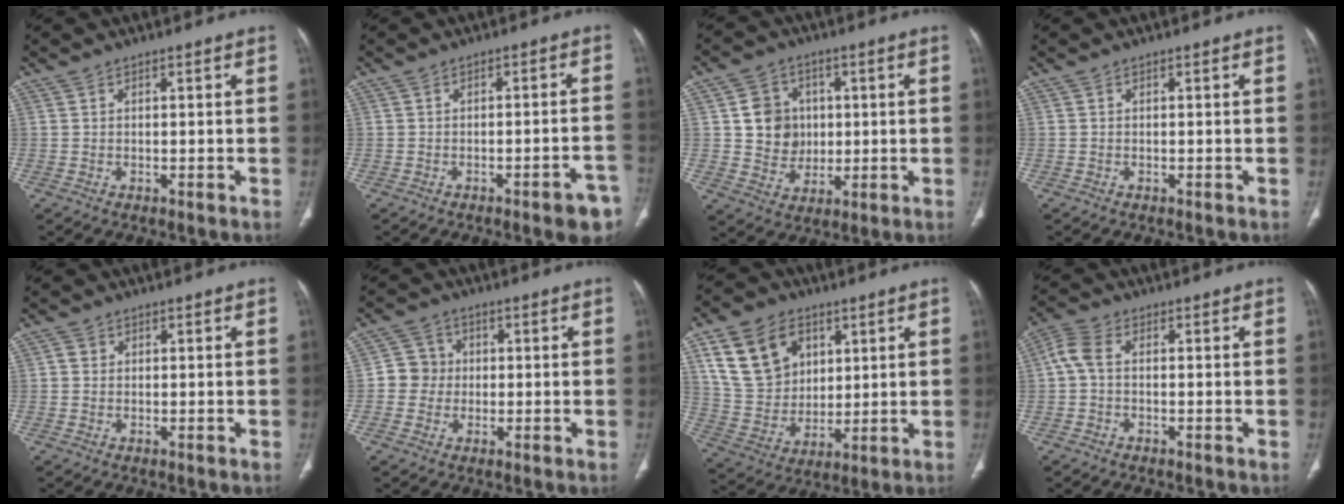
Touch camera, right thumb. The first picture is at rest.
{"total": 6.4, "force": [-4.0, 1.3, 4.8], "torque": [-0.043, 0.021, -0.046]}
{"total": 9.2, "force": [1.4, 8.3, 3.6], "torque": [-0.020, -0.002, 0.032]}
{"total": 0.0}
{"total": 1.3, "force": [0.2, 1.2, 0.4], "torque": [-0.002, 0.002, 0.003]}
{"total": 5.2, "force": [-0.2, 5.1, 1.2], "torque": [0.009, 0.010, -0.013]}
{"total": 16.5, "force": [7.0, 12.3, 8.4], "torque": [-0.133, -0.015, 0.143]}
{"total": 4.3, "force": [0.1, 2.6, 3.4], "torque": [-0.081, 0.012, -0.005]}